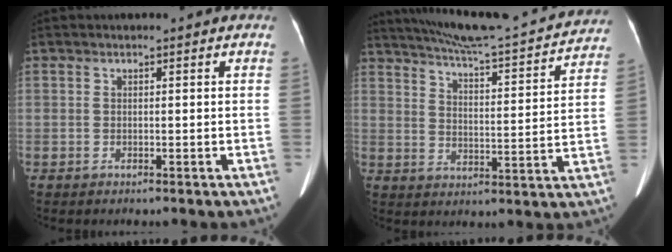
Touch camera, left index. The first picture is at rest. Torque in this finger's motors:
{"motor_torque": [0.79, -1.35, 0.01, 0.04]}